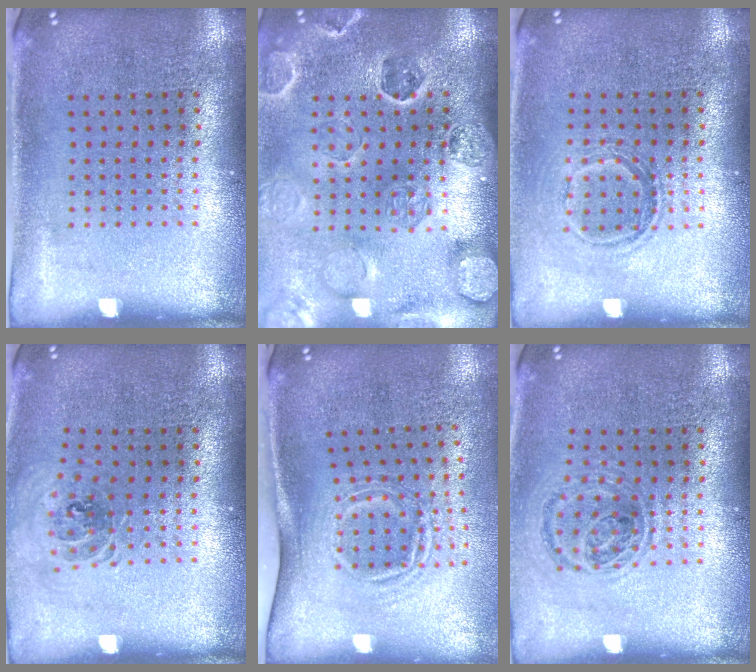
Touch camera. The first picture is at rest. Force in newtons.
{"total": 2.7, "press": 2.7, "slide": 0.3}
{"total": 1.1, "press": 1.0, "slide": 0.5}
{"total": 0.9, "press": 0.8, "slide": 0.2}
{"total": 1.7, "press": 1.2, "slide": 1.2}
{"total": 0.9, "press": 0.9, "slide": 0.1}